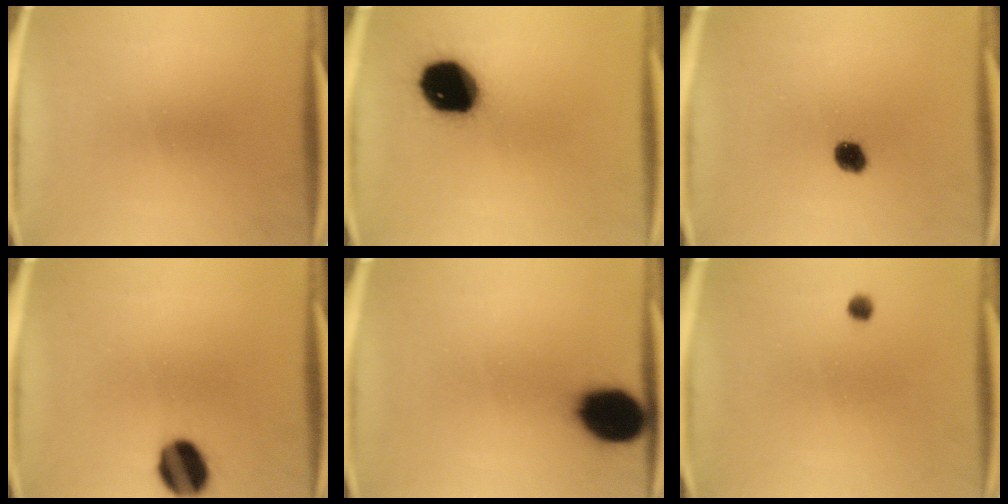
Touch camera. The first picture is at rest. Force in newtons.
{"total": 17.6}
{"total": 4.0}
{"total": 10.4}
{"total": 13.7}
{"total": 1.3}